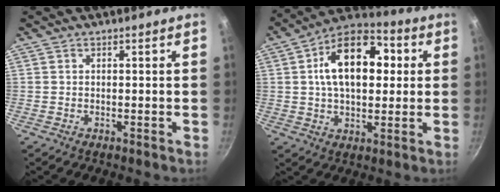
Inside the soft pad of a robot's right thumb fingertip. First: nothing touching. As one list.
[{"total": 16.8, "force": [3.1, 9.9, 13.1], "torque": [-0.187, 0.019, 0.043]}]